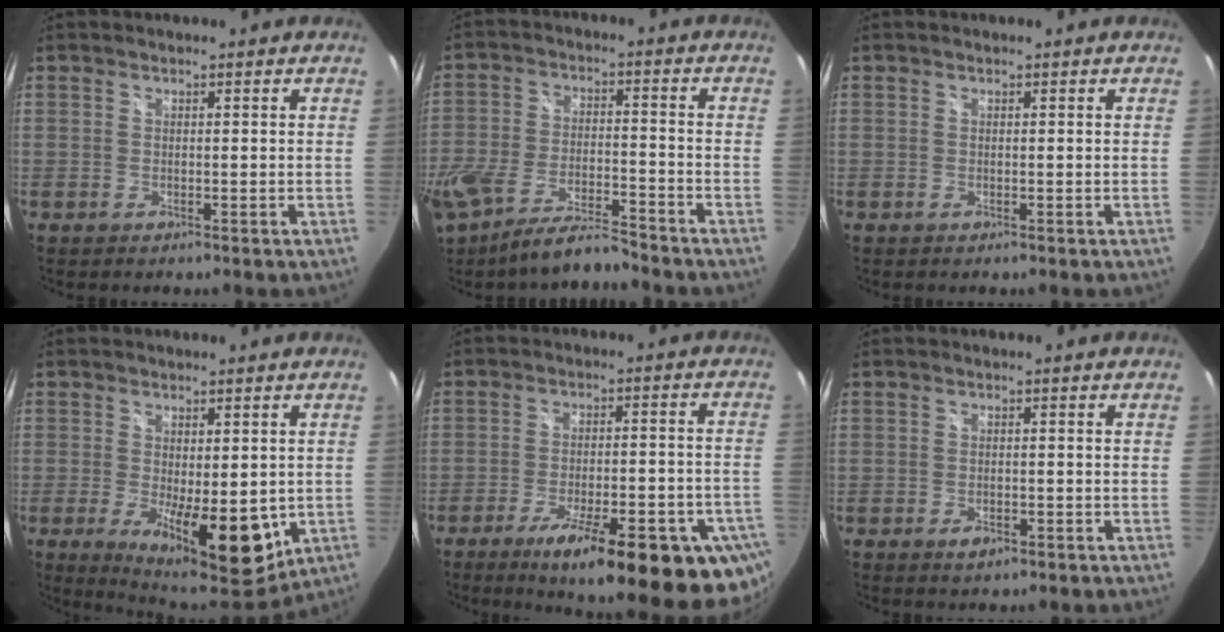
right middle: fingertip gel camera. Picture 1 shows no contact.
{"total": 11.8, "force": [-9.6, 3.0, 6.3], "torque": [-0.143, -0.012, -0.174]}
{"total": 0.0}
{"total": 14.3, "force": [-4.1, 5.7, 12.4], "torque": [-0.192, -0.042, -0.045]}
{"total": 24.6, "force": [-15.9, 5.4, 17.9], "torque": [-0.260, -0.048, -0.214]}
{"total": 2.2, "force": [-1.2, 1.2, 1.3], "torque": [-0.023, -0.004, -0.020]}